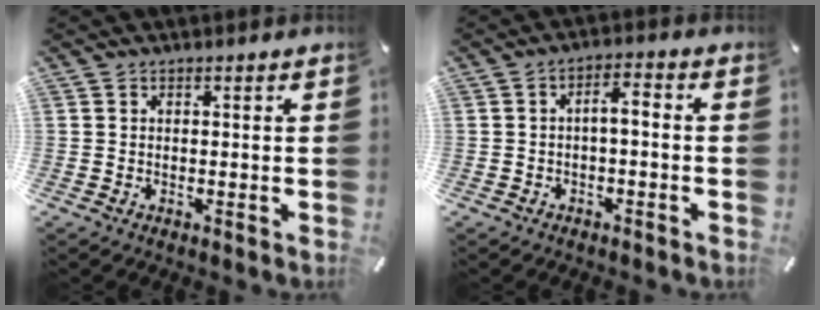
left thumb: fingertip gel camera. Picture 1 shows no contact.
{"total": 3.6, "force": [-1.6, 1.3, 3.0], "torque": [-0.053, 0.017, -0.034]}